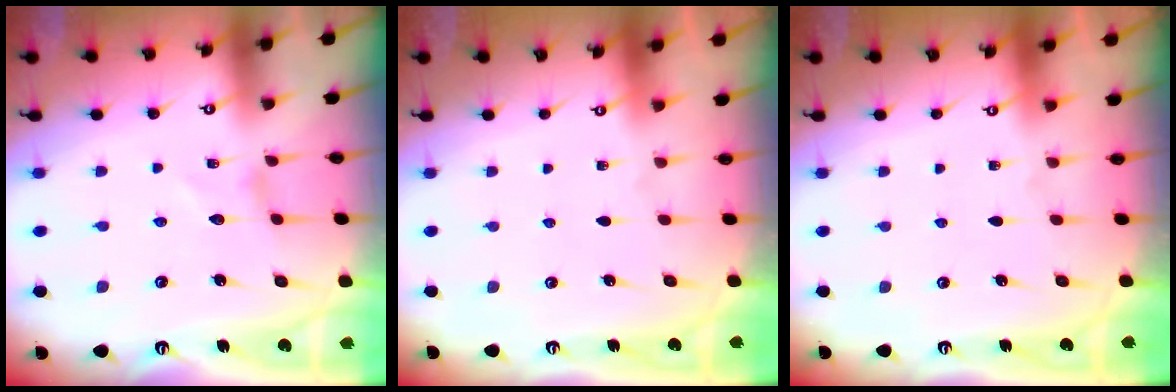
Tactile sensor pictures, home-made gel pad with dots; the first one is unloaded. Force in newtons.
{"total": 0.0}
{"total": 0.0}